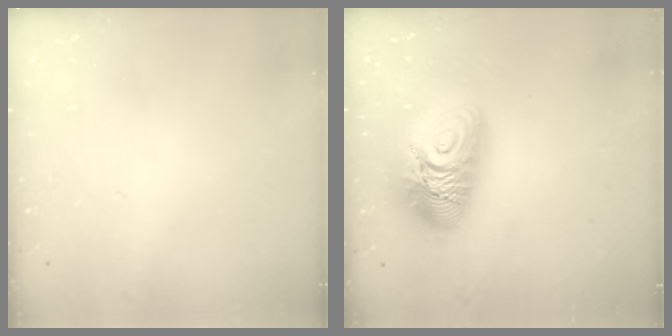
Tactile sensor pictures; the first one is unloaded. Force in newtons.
{"total": 14.1, "press": 14.1, "slide": 1.3}